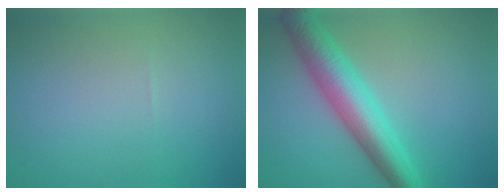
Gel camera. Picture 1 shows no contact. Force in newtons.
{"total": 6.3, "press": 6.3, "slide": 0.0}